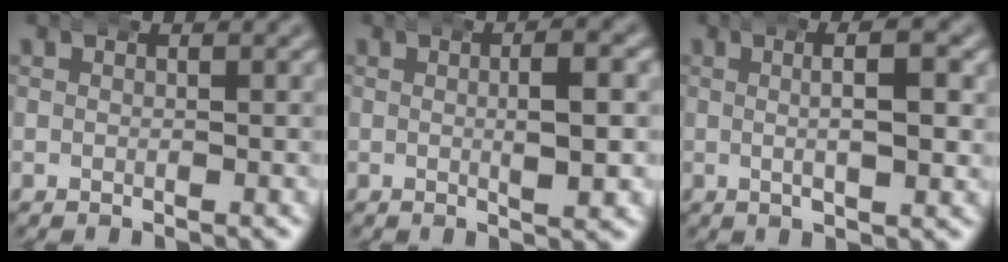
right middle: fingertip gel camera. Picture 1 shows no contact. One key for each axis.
{"total": 3.1, "fx": 0.5, "fy": 0.7, "fz": 3.0, "tx": -0.040, "ty": 0.010, "tz": 0.001}
{"total": 4.7, "fx": 1.2, "fy": 1.2, "fz": 4.4, "tx": -0.058, "ty": 0.017, "tz": 0.014}